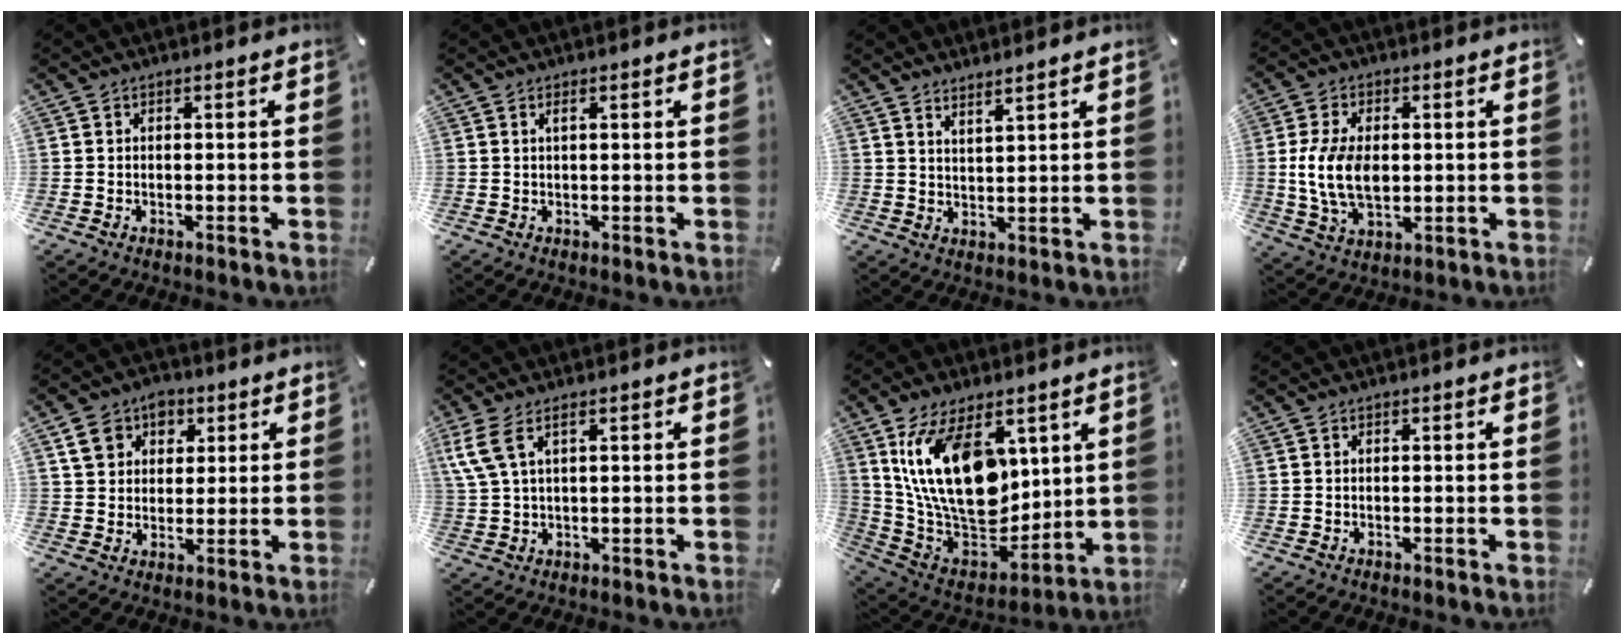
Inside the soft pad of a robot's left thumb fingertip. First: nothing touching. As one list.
[{"total": 1.2, "force": [0.5, 0.1, 1.1], "torque": [-0.021, 0.000, 0.007]}, {"total": 2.9, "force": [2.8, -0.7, 0.2], "torque": [-0.011, -0.020, 0.053]}, {"total": 11.2, "force": [0.5, 7.0, 8.7], "torque": [-0.204, 0.001, 0.007]}, {"total": 8.4, "force": [3.2, 7.3, 2.7], "torque": [-0.037, 0.002, 0.057]}, {"total": 5.6, "force": [2.4, 2.3, 4.5], "torque": [-0.113, -0.009, 0.041]}, {"total": 21.7, "force": [7.6, 12.7, 15.9], "torque": [-0.321, -0.042, 0.131]}, {"total": 0.0}]